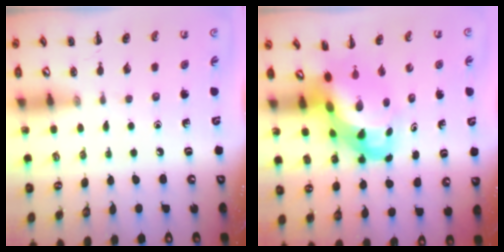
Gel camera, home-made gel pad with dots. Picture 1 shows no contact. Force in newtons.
{"total": 6.9, "press": 6.5, "slide": 2.2}